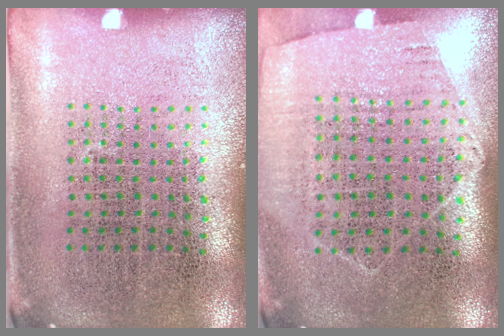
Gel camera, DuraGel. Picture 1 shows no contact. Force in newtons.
{"total": 1.3, "press": 1.1, "slide": 0.6}